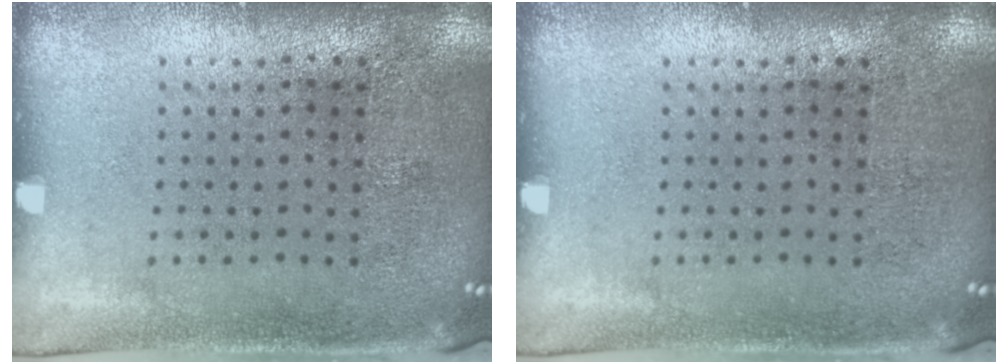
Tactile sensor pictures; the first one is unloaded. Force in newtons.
{"total": 0.0}